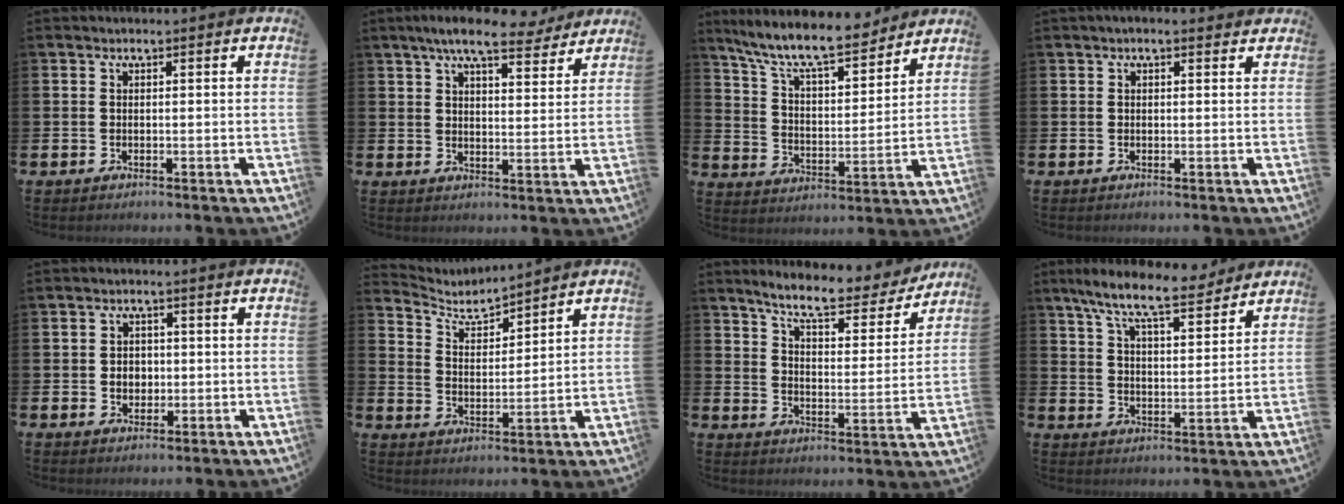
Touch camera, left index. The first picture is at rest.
{"total": 8.3, "force": [7.3, 1.8, 3.6], "torque": [-0.068, -0.029, 0.129]}
{"total": 10.5, "force": [9.4, 2.0, 4.4], "torque": [-0.106, -0.063, 0.161]}
{"total": 0.7, "force": [0.4, 0.2, 0.5], "torque": [-0.005, 0.003, 0.006]}
{"total": 2.6, "force": [-0.1, 2.3, 1.1], "torque": [-0.004, 0.001, -0.010]}
{"total": 4.6, "force": [4.5, 0.9, 0.7], "torque": [-0.040, -0.028, 0.078]}
{"total": 8.1, "force": [7.4, 1.5, 2.9], "torque": [-0.071, -0.048, 0.123]}
{"total": 9.2, "force": [8.1, 1.6, 4.2], "torque": [-0.100, -0.040, 0.141]}